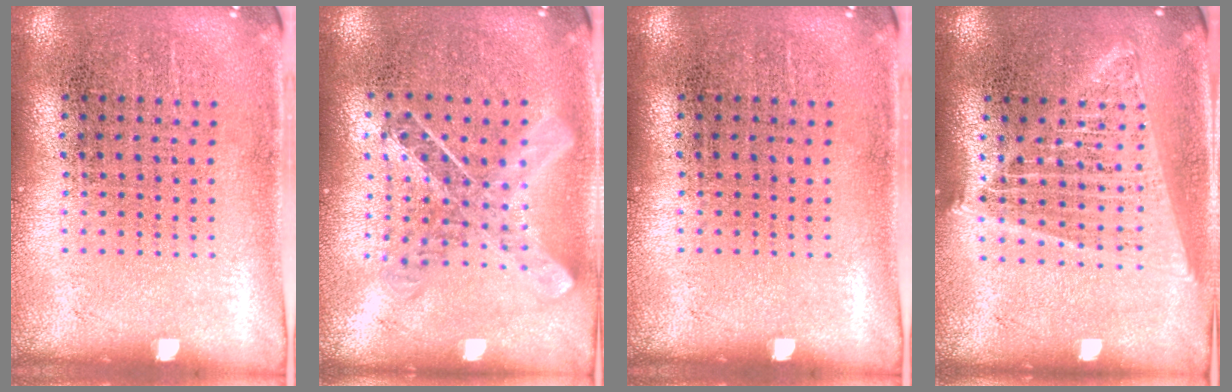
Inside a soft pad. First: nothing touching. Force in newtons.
{"total": 0.9, "press": 0.9, "slide": 0.0}
{"total": 0.0}
{"total": 1.7, "press": 1.5, "slide": 0.8}